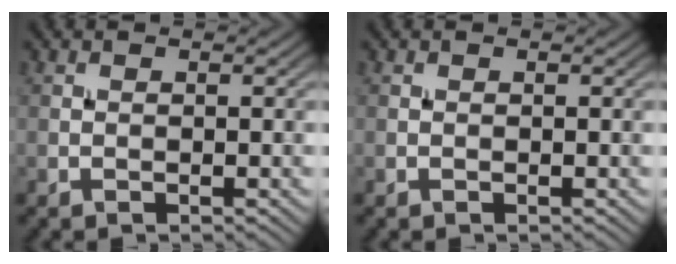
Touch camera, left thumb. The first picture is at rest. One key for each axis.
{"total": 0.0}